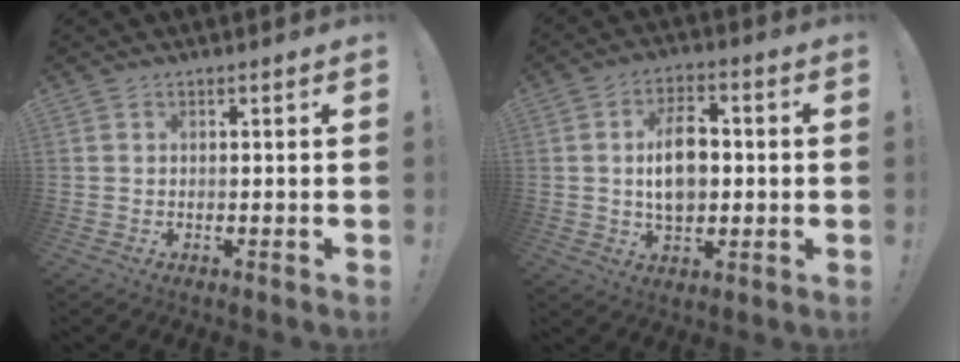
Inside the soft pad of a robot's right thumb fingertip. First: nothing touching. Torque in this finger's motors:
{"motor_torque": [0.05, 0.29, 0.30, -0.03, 0.03]}